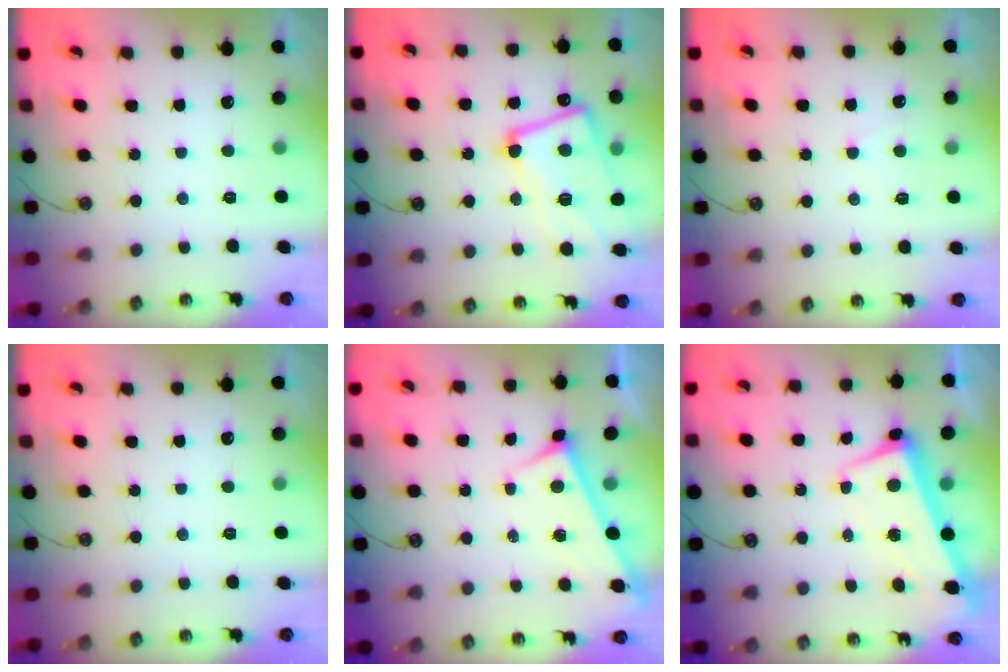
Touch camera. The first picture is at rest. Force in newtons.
{"total": 9.2, "press": 9.1, "slide": 1.3}
{"total": 0.7, "press": 0.6, "slide": 0.4}
{"total": 0.0}
{"total": 3.1, "press": 3.1, "slide": 0.3}
{"total": 1.3, "press": 0.3, "slide": 1.3}